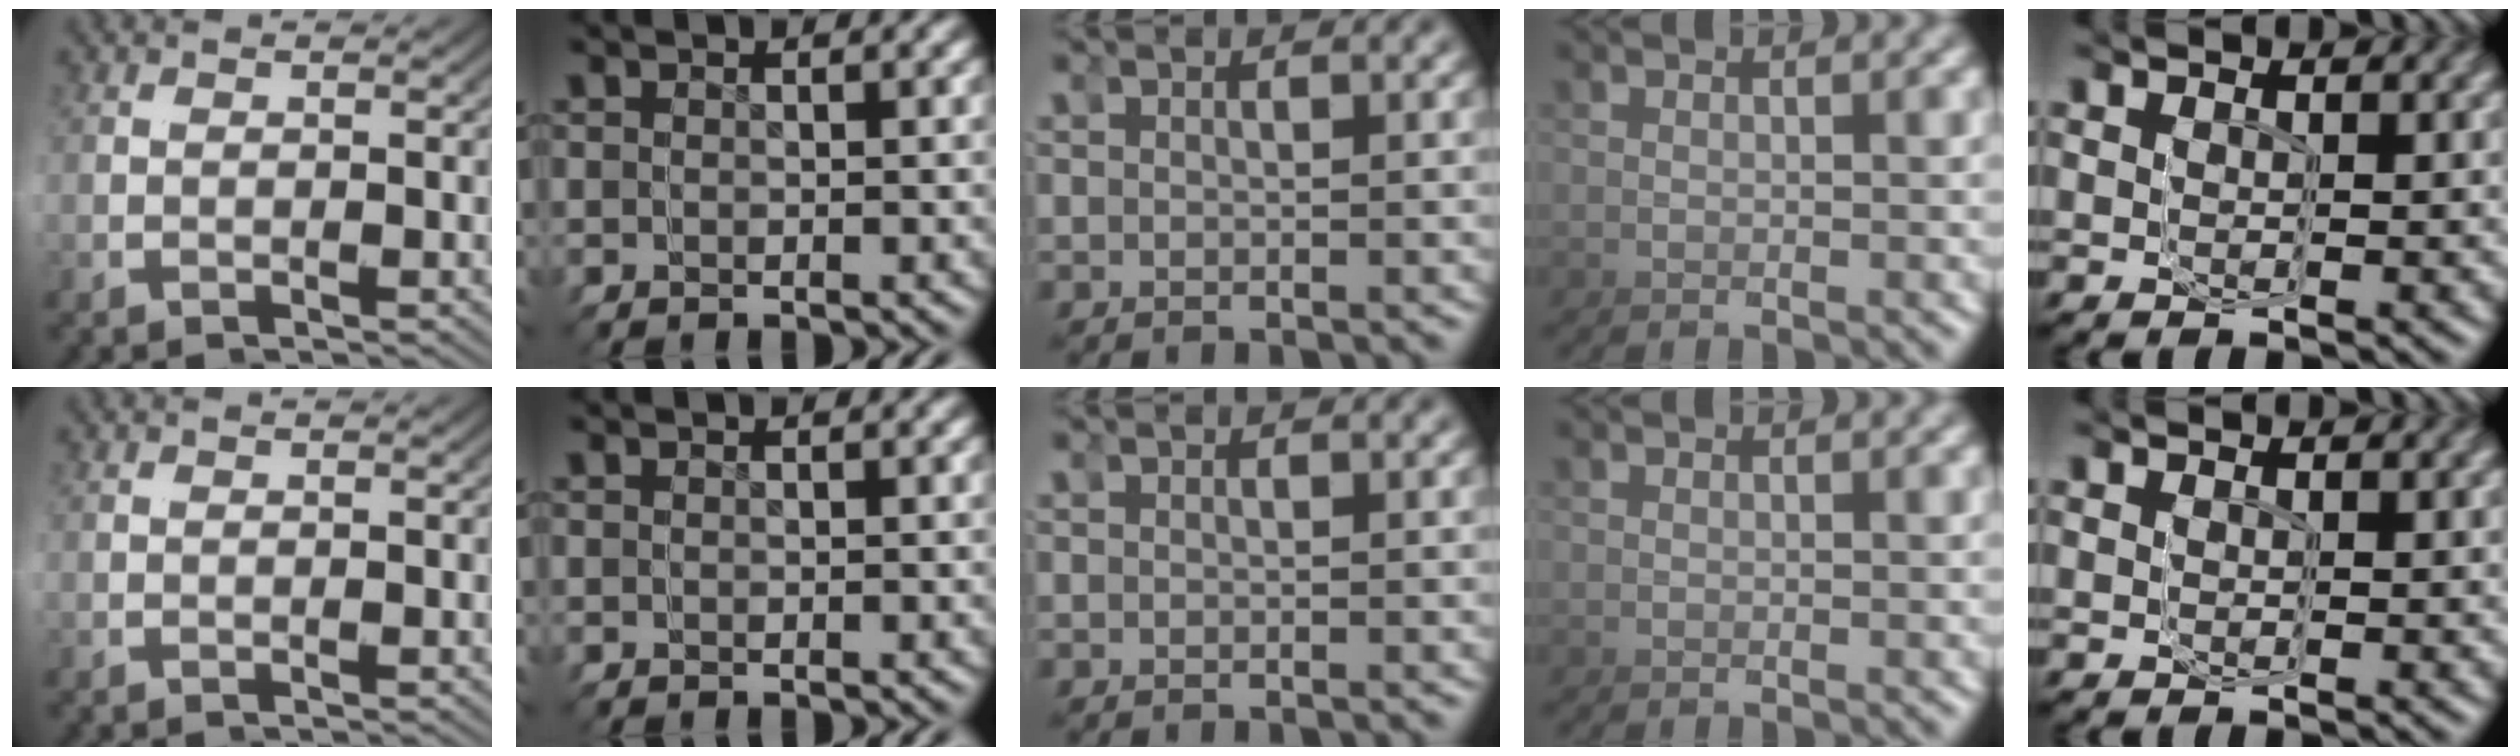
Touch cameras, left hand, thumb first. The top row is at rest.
{}